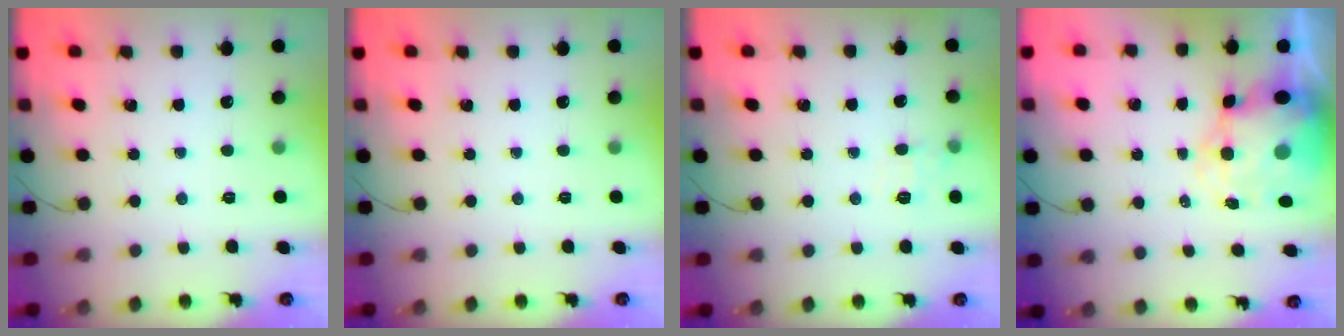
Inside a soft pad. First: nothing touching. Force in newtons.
{"total": 0.0}
{"total": 6.3, "press": 6.0, "slide": 1.9}
{"total": 8.3, "press": 7.9, "slide": 2.4}